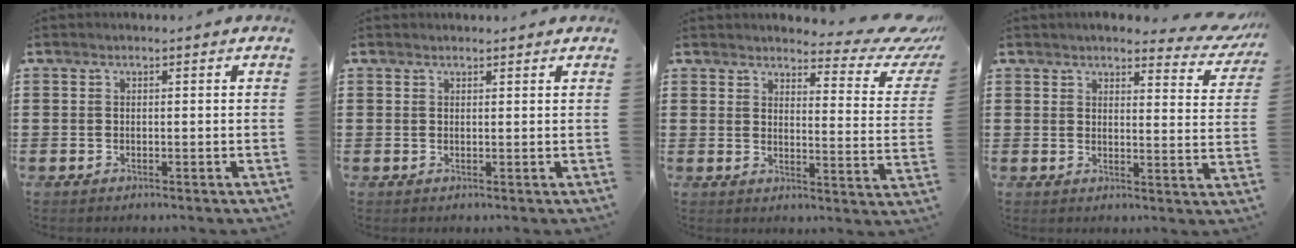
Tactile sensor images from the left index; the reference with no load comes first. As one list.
[{"total": 0.6, "force": [0.6, 0.0, 0.2], "torque": [-0.004, 0.000, 0.013]}, {"total": 5.8, "force": [4.8, 1.2, 3.2], "torque": [-0.050, -0.037, 0.074]}, {"total": 4.2, "force": [3.9, 0.4, 1.7], "torque": [-0.033, -0.025, 0.064]}]